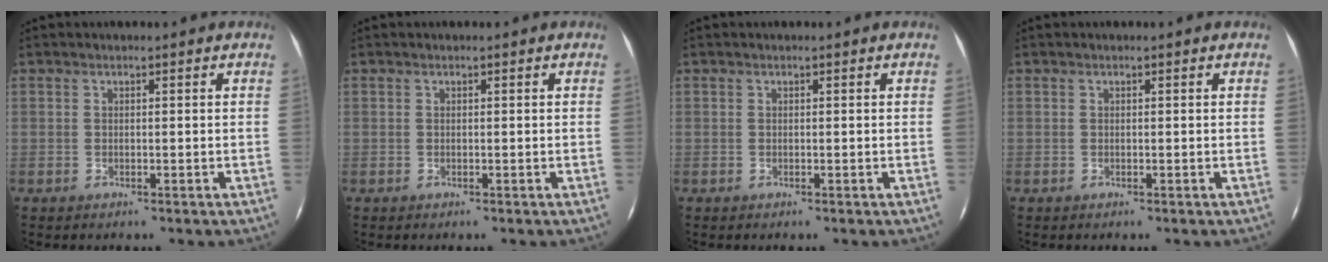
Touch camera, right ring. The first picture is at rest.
{"total": 0.0}
{"total": 0.0}
{"total": 0.0}